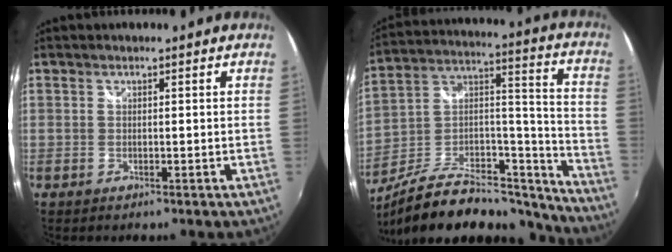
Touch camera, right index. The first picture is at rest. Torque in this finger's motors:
{"motor_torque": [-1.36, -0.78, -0.93, -0.21]}